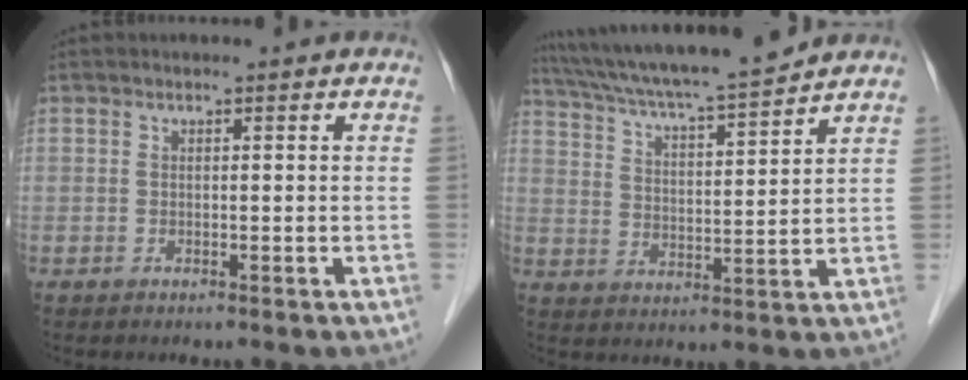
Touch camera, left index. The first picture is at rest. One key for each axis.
{"total": 15.1, "fx": 13.6, "fy": -0.2, "fz": 6.6, "tx": -0.121, "ty": 0.011, "tz": 0.219}